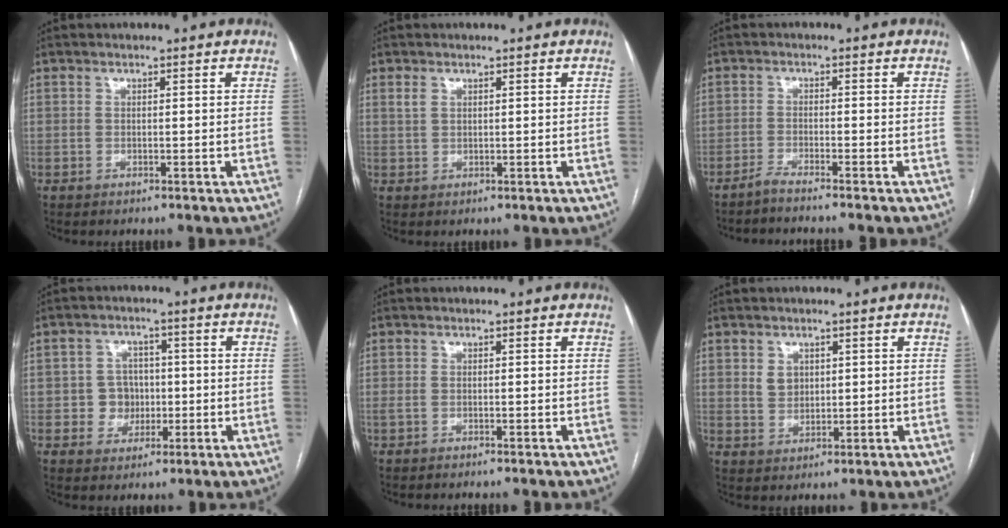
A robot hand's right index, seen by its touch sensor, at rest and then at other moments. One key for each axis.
{"total": 1.1, "fx": 0.7, "fy": 0.7, "fz": 0.6, "tx": -0.014, "ty": 0.009, "tz": 0.017}
{"total": 3.1, "fx": -2.7, "fy": -1.0, "fz": 1.1, "tx": -0.020, "ty": -0.002, "tz": -0.050}
{"total": 4.6, "fx": -0.5, "fy": 4.4, "fz": 1.1, "tx": -0.013, "ty": 0.014, "tz": -0.004}
{"total": 2.4, "fx": -2.1, "fy": 0.0, "fz": 1.2, "tx": -0.012, "ty": -0.002, "tz": -0.028}
{"total": 3.0, "fx": 1.1, "fy": 2.4, "fz": 1.3, "tx": -0.024, "ty": 0.003, "tz": 0.027}